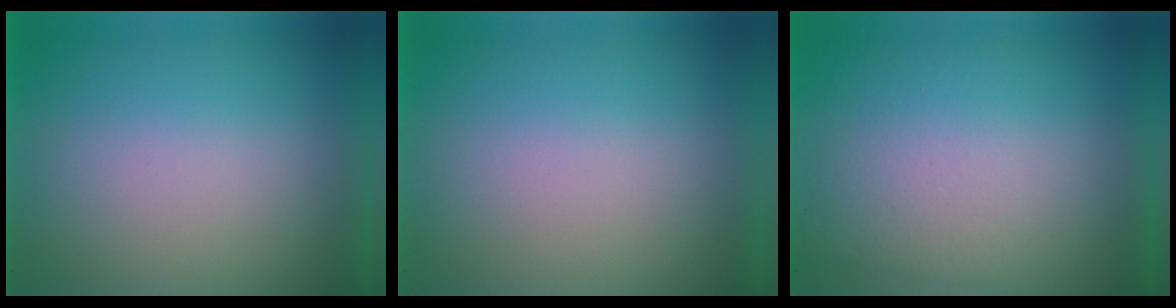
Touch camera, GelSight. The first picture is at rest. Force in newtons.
{"total": 0.0}
{"total": 2.8}